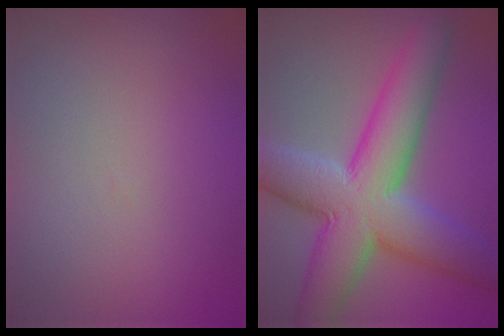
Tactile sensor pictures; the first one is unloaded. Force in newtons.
{"total": 11.8, "press": 11.8, "slide": 0.7}